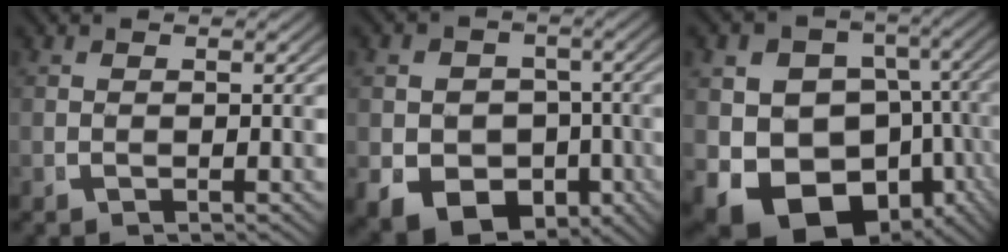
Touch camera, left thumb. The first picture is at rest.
{"total": 10.8, "force": [-4.4, 8.5, 5.1], "torque": [-0.113, -0.055, -0.051]}
{"total": 17.1, "force": [-5.9, 13.0, 9.5], "torque": [-0.212, -0.106, -0.059]}